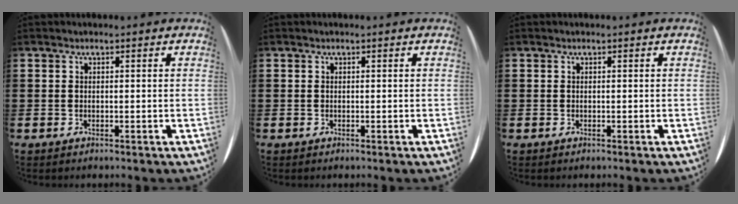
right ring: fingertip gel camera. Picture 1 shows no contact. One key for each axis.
{"total": 0.0}
{"total": 0.0}